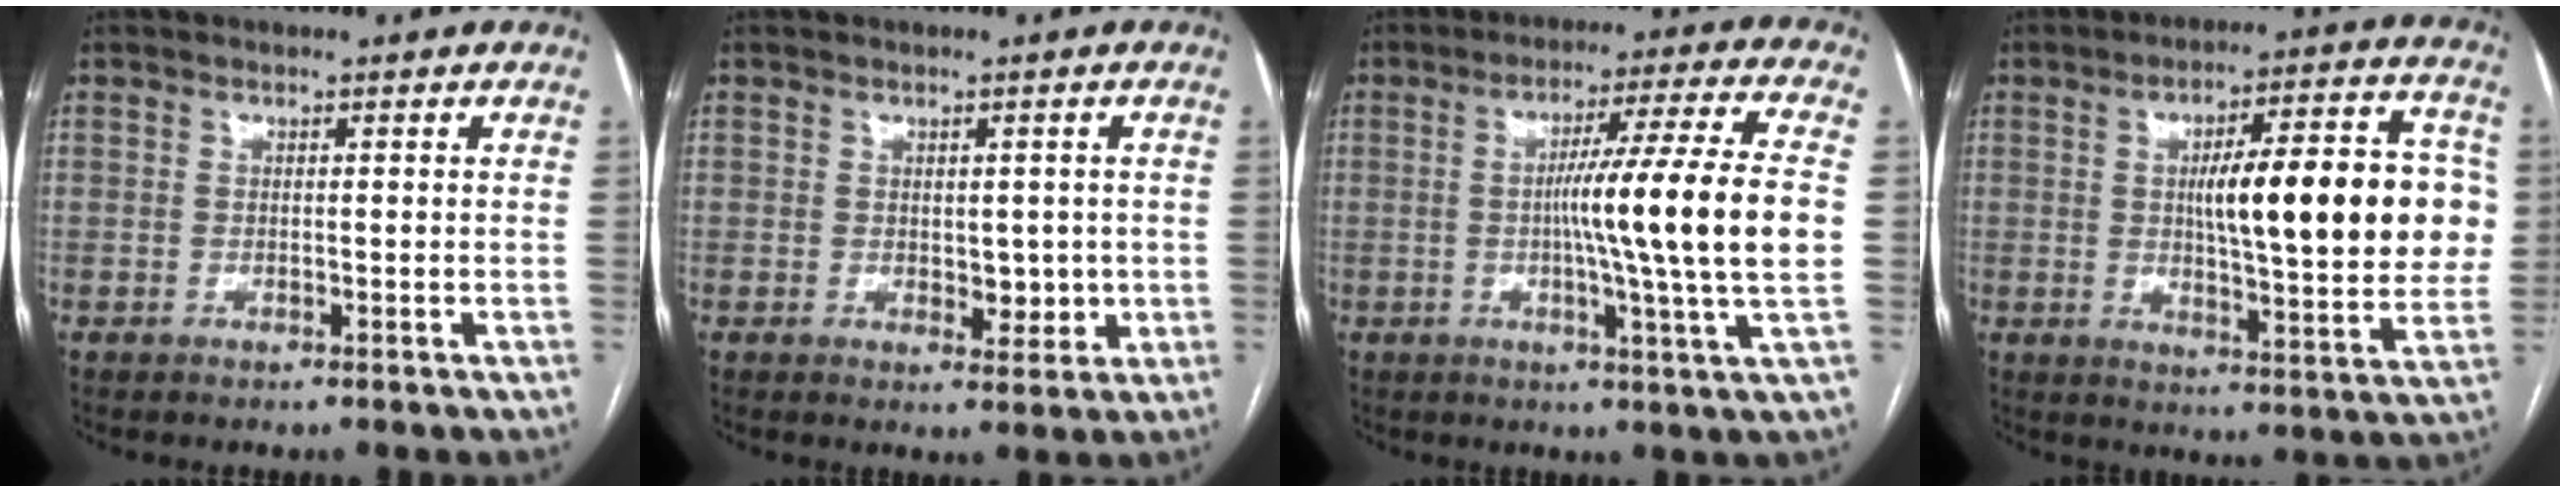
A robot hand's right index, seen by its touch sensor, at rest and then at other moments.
{"total": 3.8, "force": [-0.1, 2.3, 3.0], "torque": [-0.034, -0.002, 0.008]}
{"total": 15.3, "force": [-0.4, -2.1, 15.1], "torque": [-0.240, -0.006, -0.014]}
{"total": 19.2, "force": [2.0, 4.1, 18.7], "torque": [-0.257, 0.027, 0.035]}